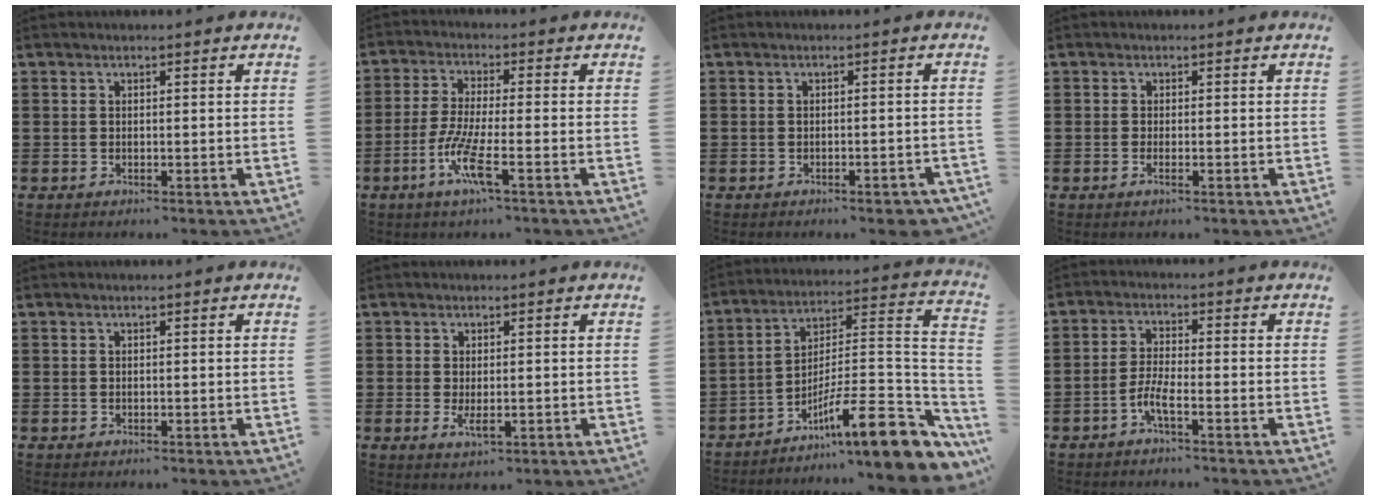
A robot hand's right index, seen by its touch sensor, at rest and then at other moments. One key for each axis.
{"total": 7.3, "fx": -3.2, "fy": 0.9, "fz": 6.5, "tx": -0.147, "ty": -0.017, "tz": -0.064}
{"total": 1.7, "fx": -1.3, "fy": 0.2, "fz": 1.1, "tx": -0.018, "ty": 0.002, "tz": -0.023}
{"total": 0.9, "fx": -0.3, "fy": 0.1, "fz": 0.8, "tx": -0.015, "ty": -0.004, "tz": -0.006}
{"total": 0.0}
{"total": 2.5, "fx": -0.1, "fy": 0.8, "fz": 2.4, "tx": -0.051, "ty": -0.006, "tz": -0.004}
{"total": 13.2, "fx": -8.2, "fy": 2.6, "fz": 10.0, "tx": -0.150, "ty": 0.004, "tz": -0.149}
{"total": 3.8, "fx": -2.3, "fy": 0.3, "fz": 3.1, "tx": -0.076, "ty": -0.009, "tz": -0.048}